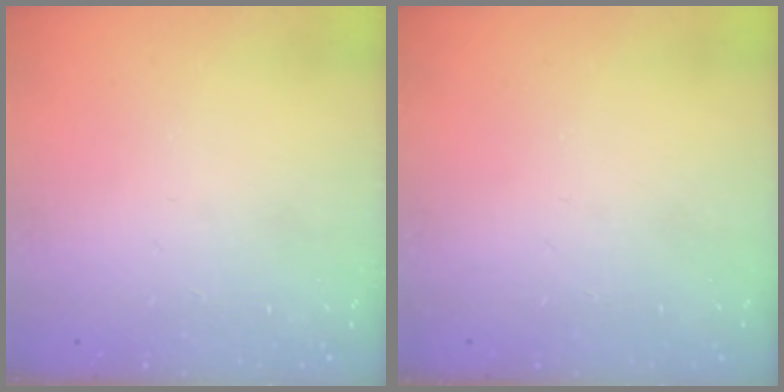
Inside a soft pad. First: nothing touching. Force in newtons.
{"total": 0.0}